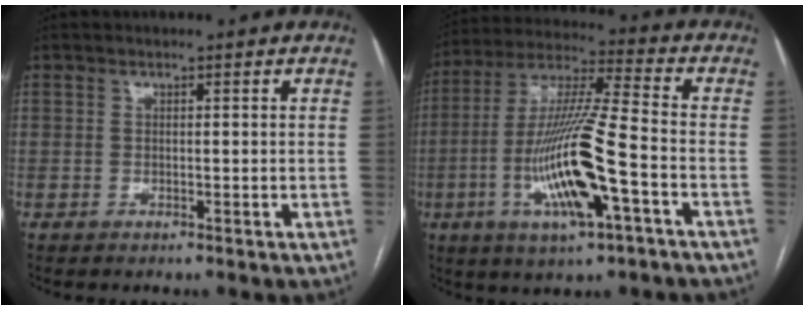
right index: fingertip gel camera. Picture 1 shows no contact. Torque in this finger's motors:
{"motor_torque": [2.13, -0.01, 0.57, 0.21]}